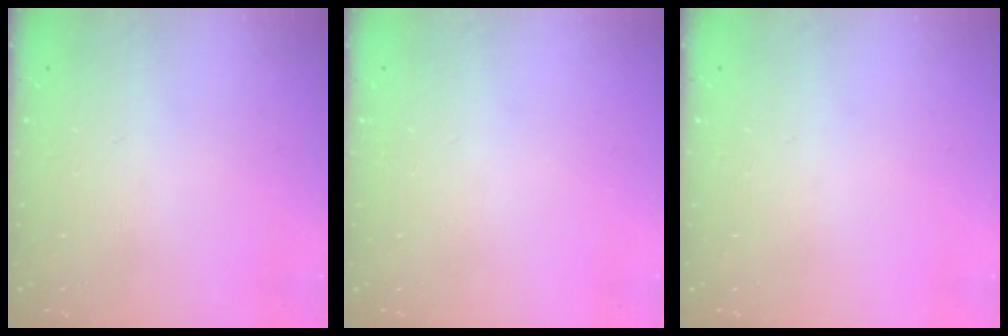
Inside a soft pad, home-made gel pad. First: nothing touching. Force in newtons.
{"total": 0.0}
{"total": 0.0}